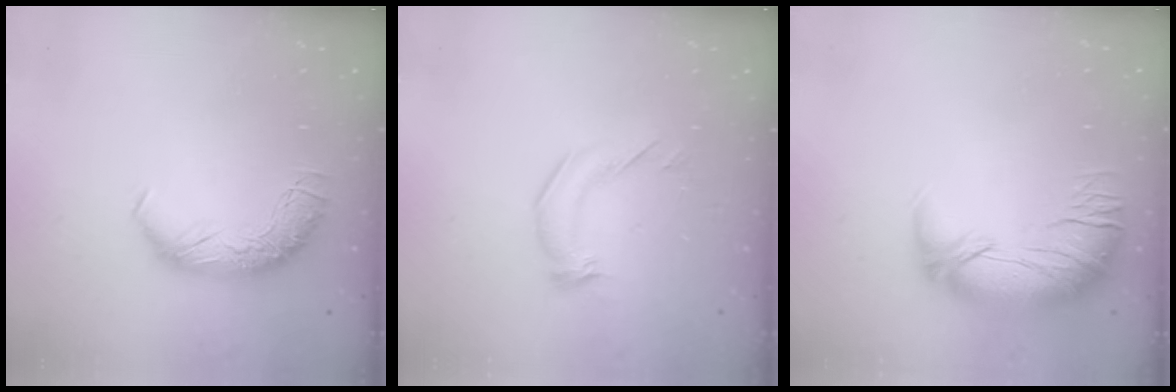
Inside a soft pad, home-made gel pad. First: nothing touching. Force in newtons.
{"total": 2.6, "press": 2.0, "slide": 1.7}
{"total": 2.9, "press": 0.6, "slide": 2.9}